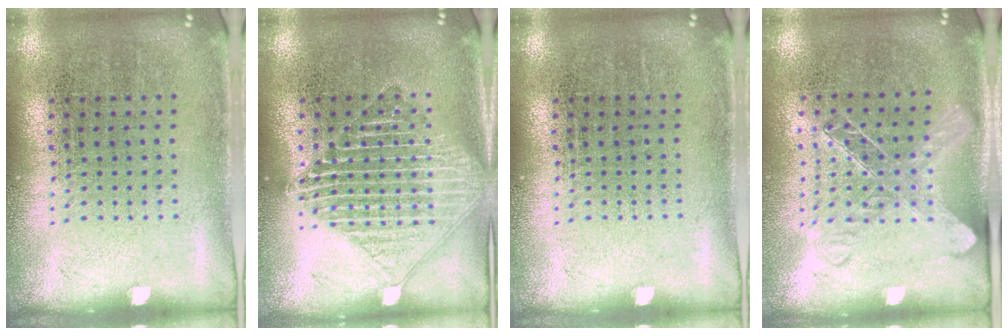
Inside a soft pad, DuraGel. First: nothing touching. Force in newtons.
{"total": 3.3, "press": 3.3, "slide": 0.4}
{"total": 0.0}
{"total": 1.4, "press": 1.3, "slide": 0.6}